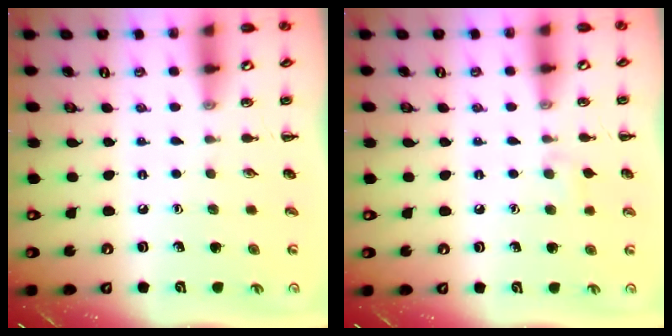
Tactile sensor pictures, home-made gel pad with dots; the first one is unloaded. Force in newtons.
{"total": 4.5, "press": 4.2, "slide": 1.6}